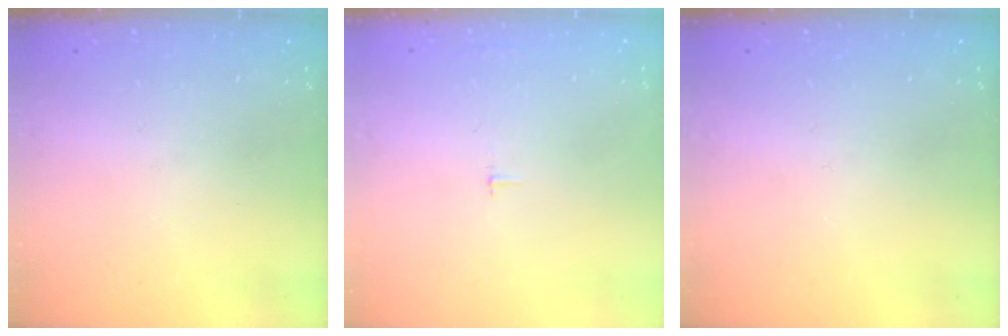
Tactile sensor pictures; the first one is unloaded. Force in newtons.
{"total": 1.8, "press": 1.8, "slide": 0.1}
{"total": 0.0}